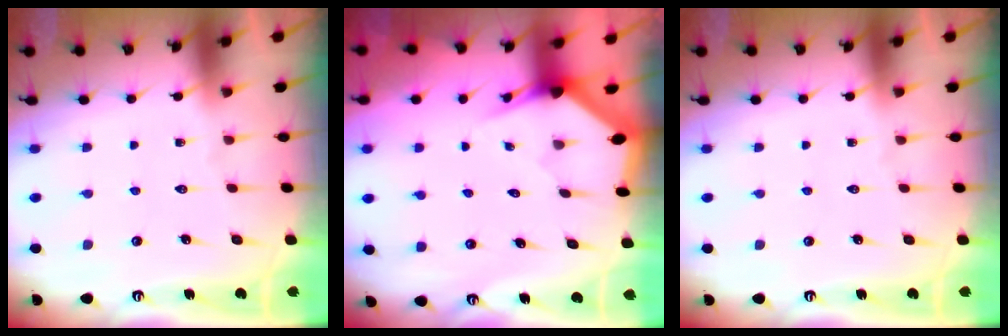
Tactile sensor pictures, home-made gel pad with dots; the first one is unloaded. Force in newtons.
{"total": 2.9, "press": 2.9, "slide": 0.1}
{"total": 0.0}